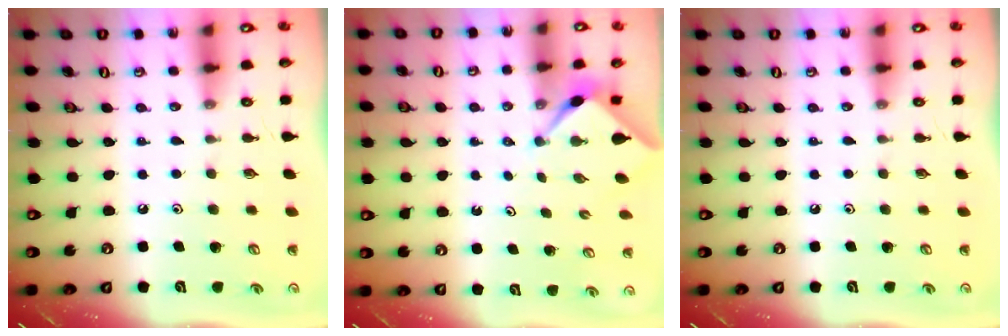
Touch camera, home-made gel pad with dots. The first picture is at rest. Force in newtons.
{"total": 2.3, "press": 2.3, "slide": 0.3}
{"total": 0.0}